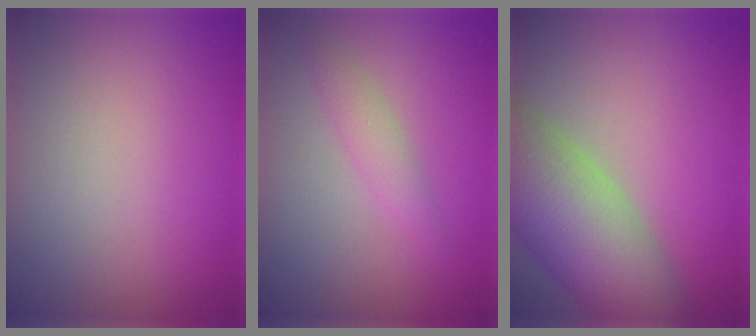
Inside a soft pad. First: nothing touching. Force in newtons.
{"total": 1.8, "press": 1.8, "slide": 0.1}
{"total": 10.0, "press": 9.9, "slide": 0.6}